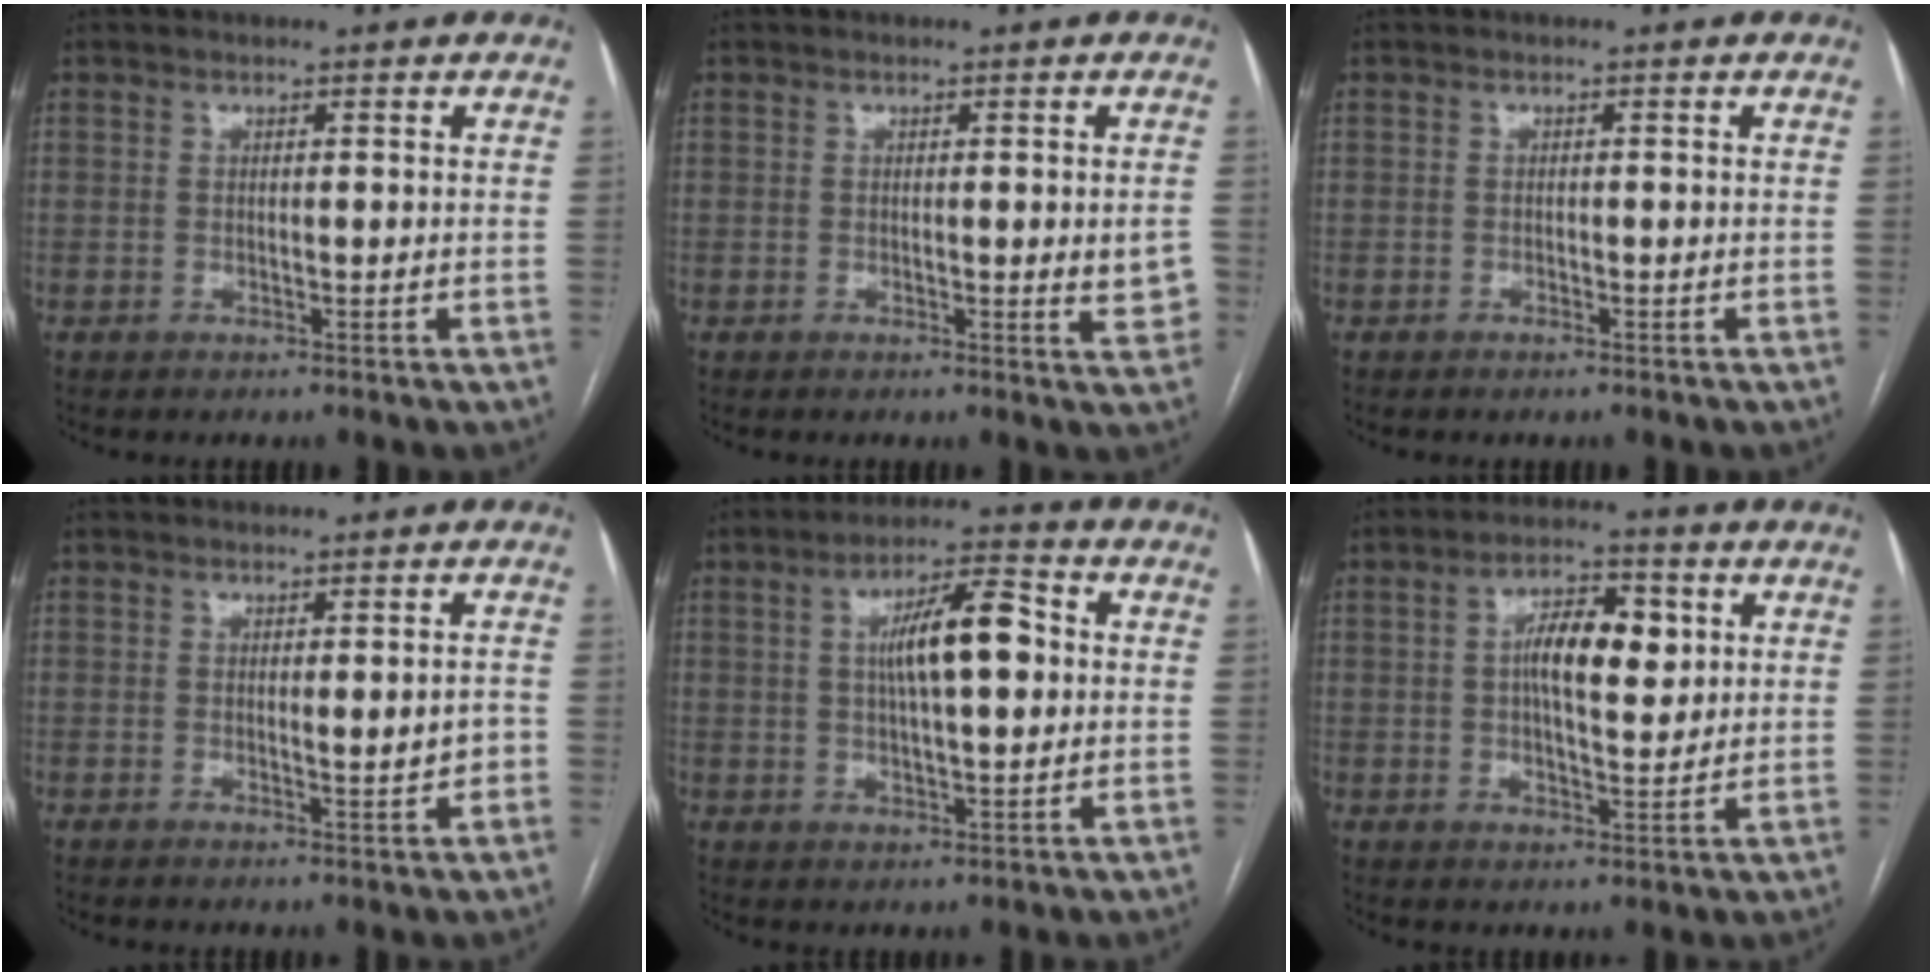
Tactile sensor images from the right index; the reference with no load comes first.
{"total": 3.4, "force": [-0.3, 0.8, 3.3], "torque": [-0.036, -0.004, -0.003]}
{"total": 0.6, "force": [-0.5, 0.2, 0.3], "torque": [-0.009, -0.001, -0.006]}
{"total": 2.7, "force": [-0.3, 0.5, 2.6], "torque": [-0.035, -0.001, 0.000]}
{"total": 9.8, "force": [1.5, 2.4, 9.4], "torque": [-0.165, 0.021, 0.024]}
{"total": 8.7, "force": [1.8, 3.3, 7.8], "torque": [-0.136, 0.016, 0.027]}